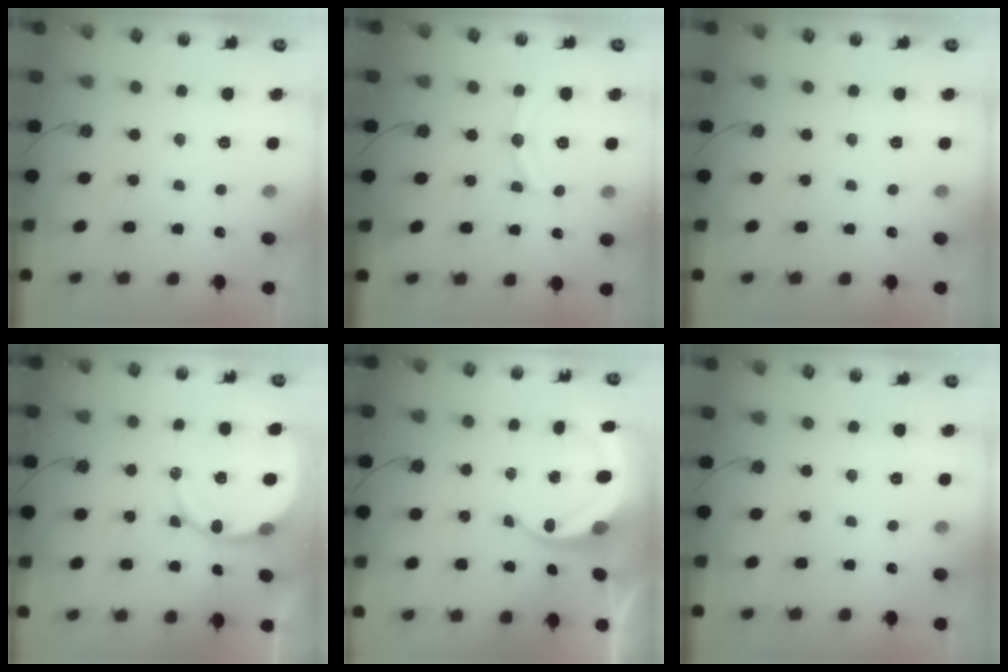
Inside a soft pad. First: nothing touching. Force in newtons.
{"total": 11.1, "press": 11.1, "slide": 1.0}
{"total": 0.0}
{"total": 9.6, "press": 9.5, "slide": 1.1}
{"total": 7.3, "press": 7.3, "slide": 0.9}
{"total": 0.0}